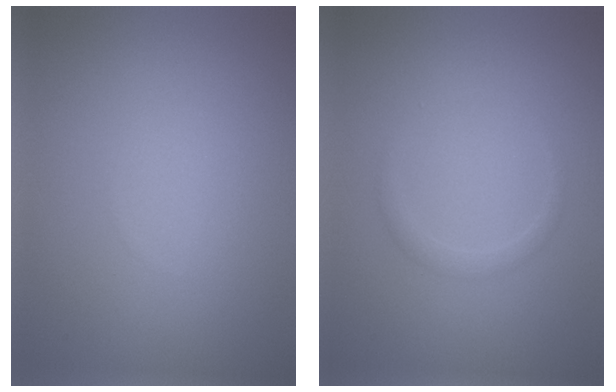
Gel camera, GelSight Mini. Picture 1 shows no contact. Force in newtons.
{"total": 1.1, "press": 1.1, "slide": 0.0}